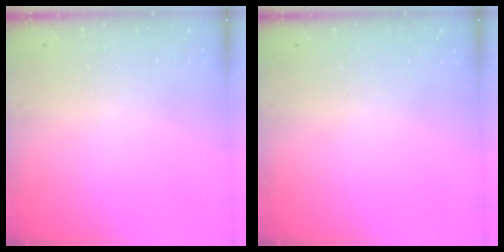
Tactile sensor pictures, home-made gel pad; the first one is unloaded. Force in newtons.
{"total": 0.0}